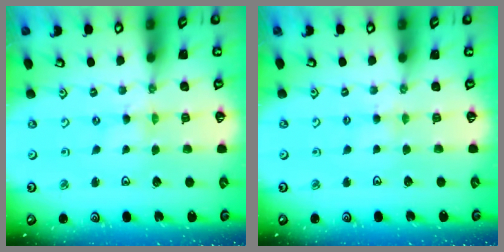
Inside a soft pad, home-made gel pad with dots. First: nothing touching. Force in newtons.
{"total": 2.6, "press": 2.6, "slide": 0.4}